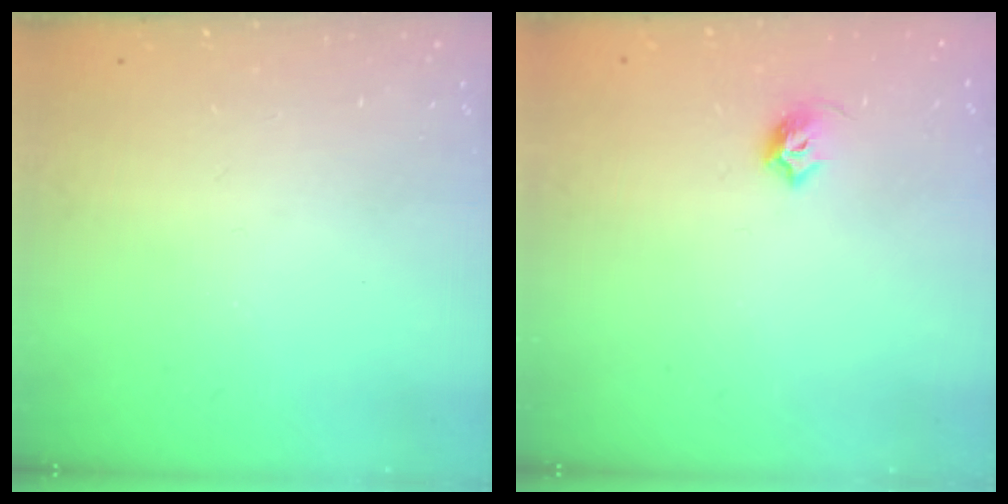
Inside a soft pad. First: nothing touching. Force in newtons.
{"total": 5.7, "press": 5.6, "slide": 1.0}